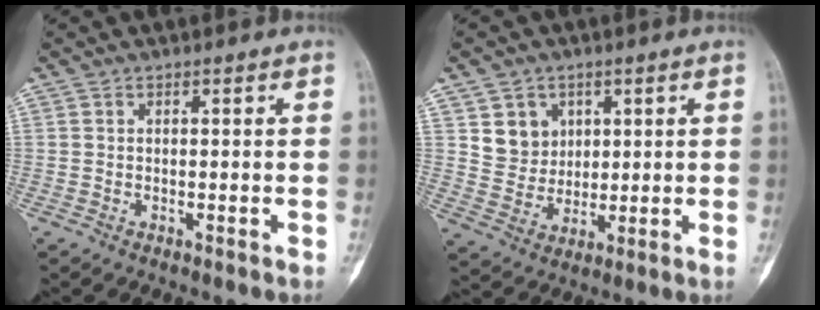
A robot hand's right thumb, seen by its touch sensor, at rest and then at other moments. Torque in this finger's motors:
{"motor_torque": [0.02, -0.06, -0.20, -0.53, 0.03]}